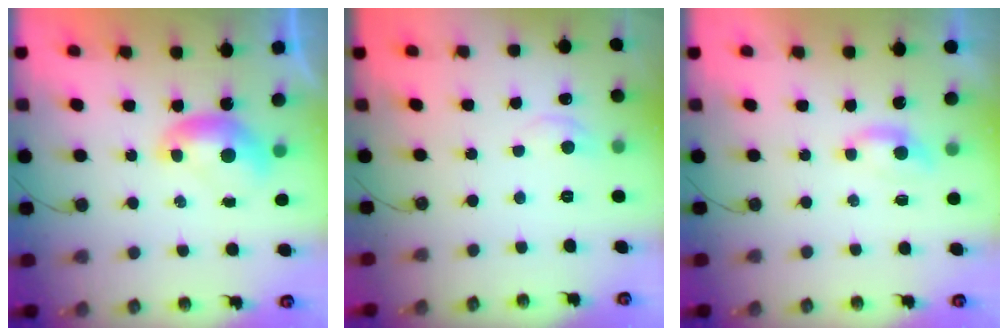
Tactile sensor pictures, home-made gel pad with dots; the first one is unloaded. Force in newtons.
{"total": 0.6, "press": 0.1, "slide": 0.6}
{"total": 1.6, "press": 1.5, "slide": 0.4}